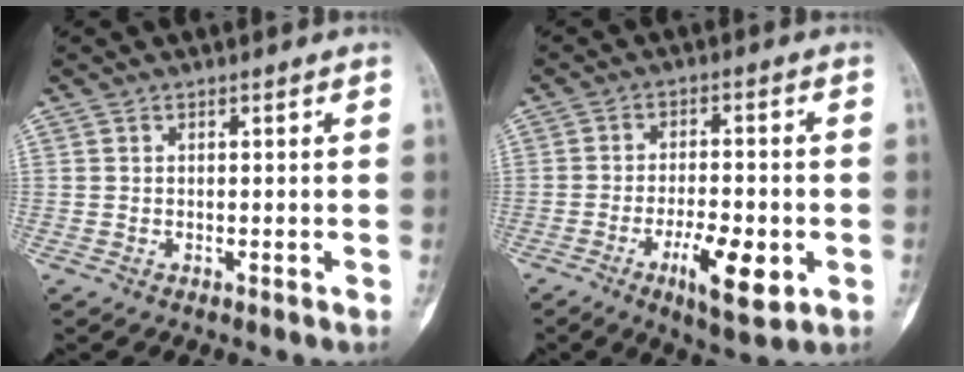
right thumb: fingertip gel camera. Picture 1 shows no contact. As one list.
[{"total": 10.1, "force": [-3.6, 3.5, 8.8], "torque": [-0.138, 0.005, -0.054]}]